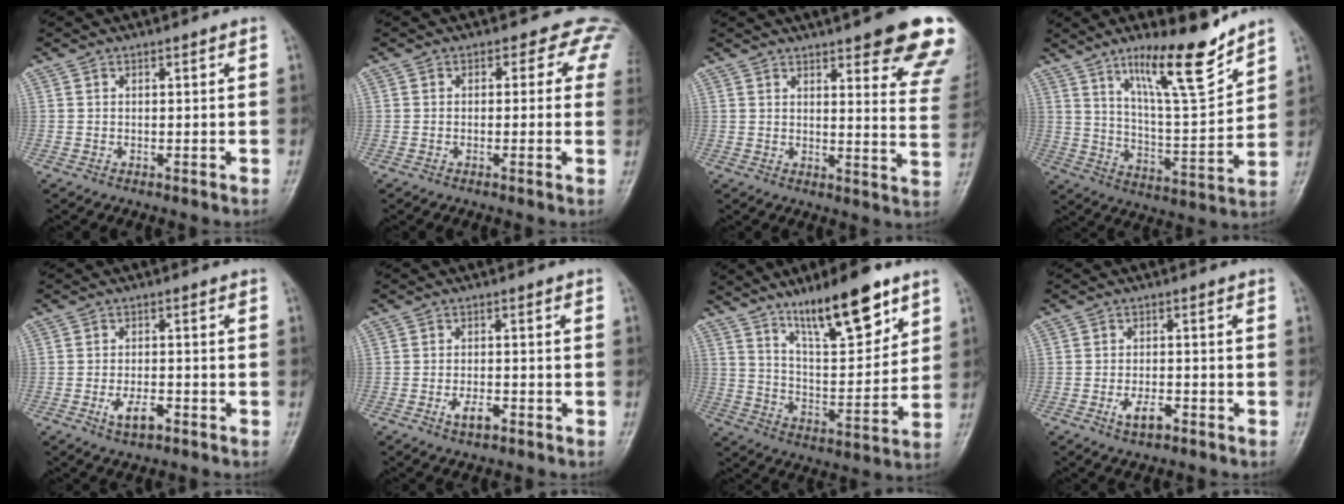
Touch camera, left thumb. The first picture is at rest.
{"total": 4.4, "force": [2.0, 3.4, 1.9], "torque": [0.011, -0.002, -0.007]}
{"total": 20.0, "force": [13.9, 4.7, 13.6], "torque": [-0.140, -0.060, 0.153]}
{"total": 15.4, "force": [10.8, 2.9, 10.6], "torque": [-0.157, -0.076, 0.189]}
{"total": 4.2, "force": [-2.3, 1.9, 3.0], "torque": [-0.054, 0.006, -0.035]}
{"total": 3.2, "force": [-1.9, 1.4, 2.2], "torque": [-0.037, 0.006, -0.030]}
{"total": 16.0, "force": [10.4, 4.5, 11.2], "torque": [-0.155, -0.061, 0.181]}
{"total": 3.7, "force": [-2.1, 1.7, 2.6], "torque": [-0.045, 0.007, -0.034]}